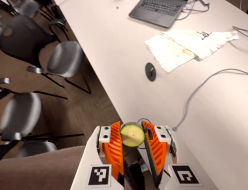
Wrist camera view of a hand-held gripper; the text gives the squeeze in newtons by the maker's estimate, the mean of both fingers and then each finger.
{"total": 12.6, "left": 13.0, "right": 12.2}